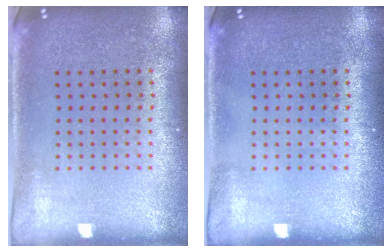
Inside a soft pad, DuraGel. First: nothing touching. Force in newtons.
{"total": 0.0}